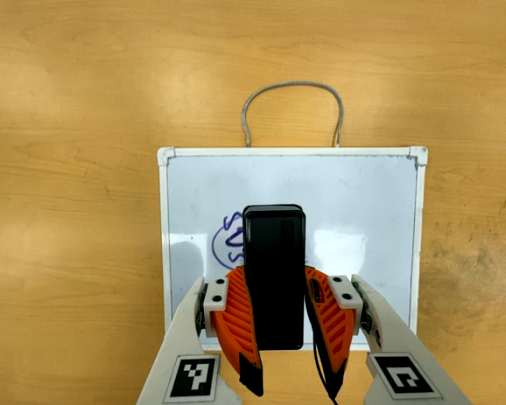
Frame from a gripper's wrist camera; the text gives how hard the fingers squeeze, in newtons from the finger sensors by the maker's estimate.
{"total": 10.3, "left": 8.5, "right": 12.1}